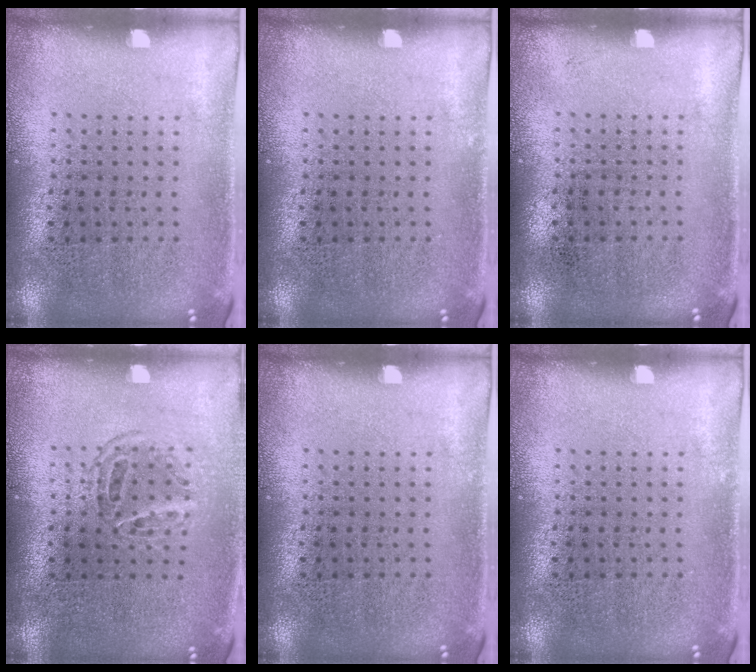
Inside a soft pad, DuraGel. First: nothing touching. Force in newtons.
{"total": 0.0}
{"total": 0.0}
{"total": 1.4, "press": 1.1, "slide": 0.8}
{"total": 0.0}
{"total": 0.0}